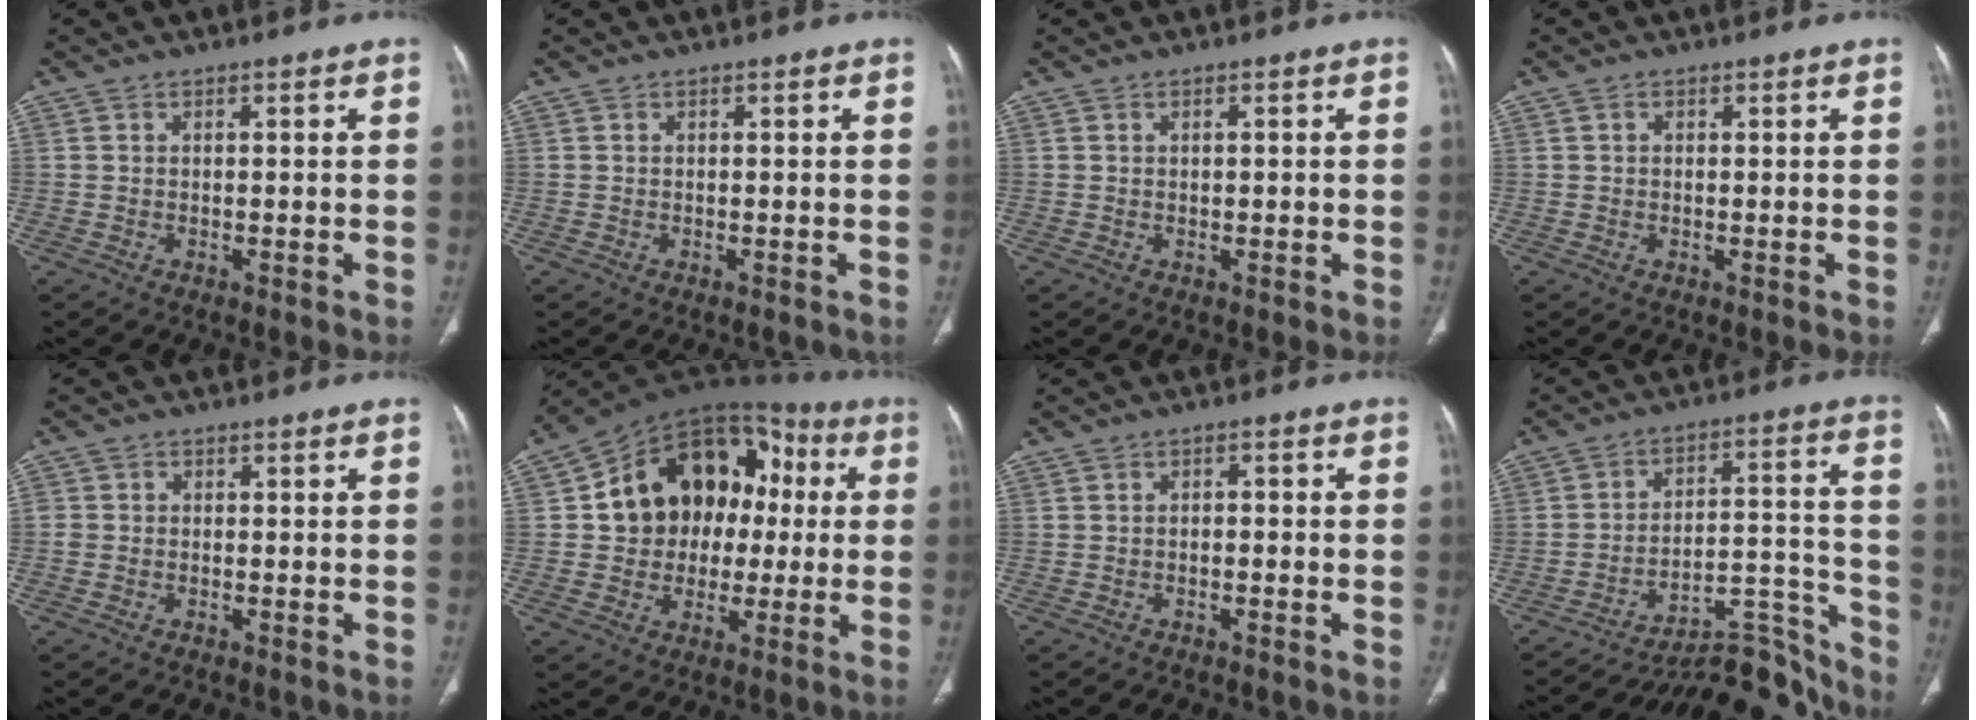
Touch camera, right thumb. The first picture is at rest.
{"total": 0.0}
{"total": 0.9, "force": [0.2, 0.4, 0.7], "torque": [-0.011, 0.000, 0.006]}
{"total": 0.5, "force": [0.2, 0.4, 0.3], "torque": [-0.004, 0.002, 0.003]}
{"total": 1.3, "force": [-0.2, 1.2, 0.3], "torque": [0.002, 0.005, -0.004]}
{"total": 20.4, "force": [1.8, 15.5, 13.2], "torque": [-0.160, 0.043, 0.030]}
{"total": 1.4, "force": [-0.2, 0.8, 1.1], "torque": [-0.012, 0.008, -0.005]}
{"total": 14.9, "force": [-14.6, 2.3, 1.8], "torque": [0.011, 0.132, -0.221]}